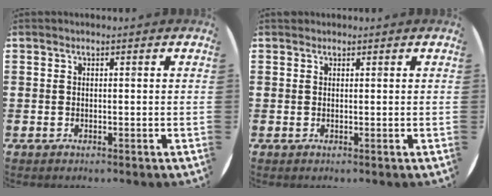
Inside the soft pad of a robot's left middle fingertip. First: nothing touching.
{"total": 0.0}